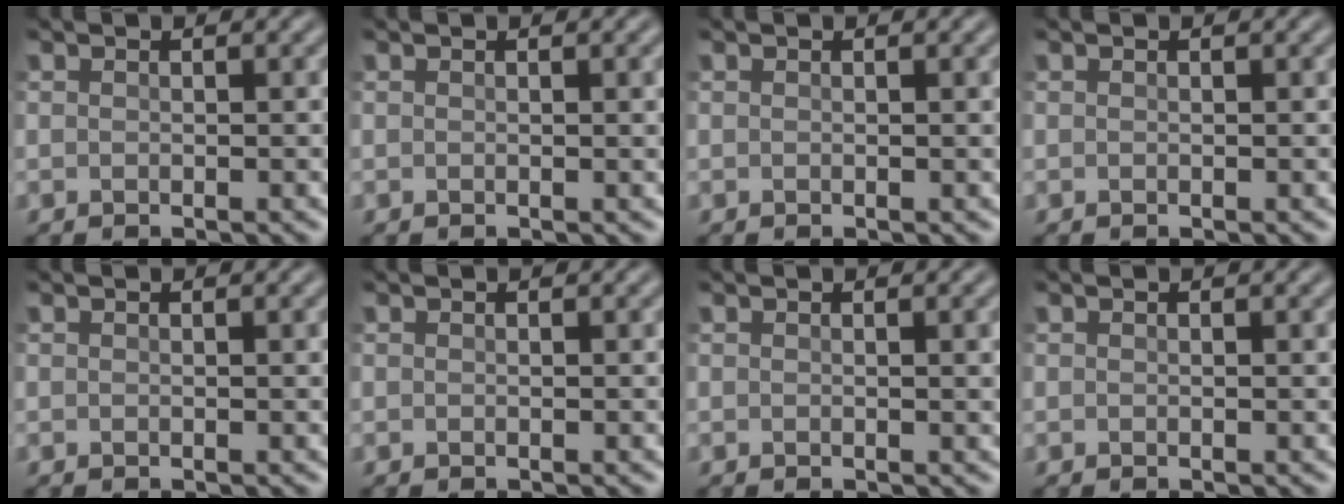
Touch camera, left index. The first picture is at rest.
{"total": 1.2, "force": [0.3, 0.3, 1.1], "torque": [-0.012, 0.005, 0.003]}
{"total": 0.7, "force": [0.2, 0.1, 0.6], "torque": [-0.006, 0.004, 0.003]}
{"total": 0.0}
{"total": 0.6, "force": [0.1, 0.1, 0.6], "torque": [-0.006, 0.004, 0.002]}
{"total": 0.0}
{"total": 1.9, "force": [0.4, 0.5, 1.7], "torque": [-0.017, 0.006, 0.004]}
{"total": 0.0}